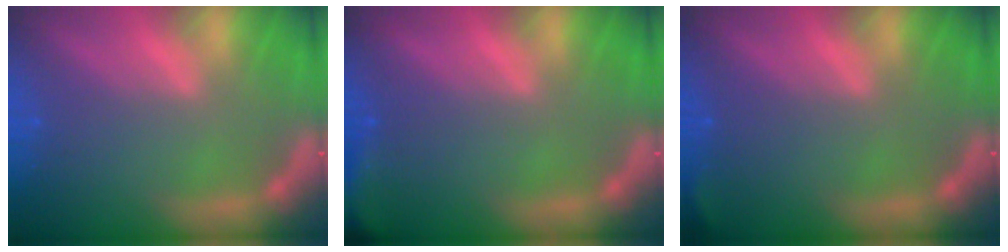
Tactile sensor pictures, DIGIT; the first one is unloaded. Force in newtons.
{"total": 6.0}
{"total": 1.4}